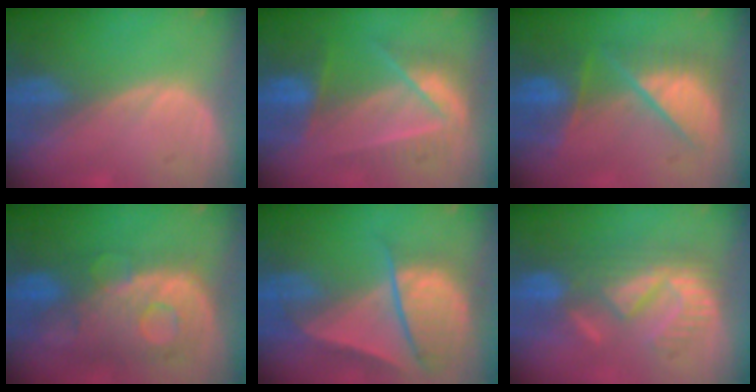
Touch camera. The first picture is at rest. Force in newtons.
{"total": 7.3, "press": 7.3, "slide": 0.2}
{"total": 8.5, "press": 8.4, "slide": 0.7}
{"total": 11.2, "press": 9.7, "slide": 5.6}
{"total": 9.3, "press": 8.0, "slide": 4.7}
{"total": 8.8, "press": 8.7, "slide": 1.7}